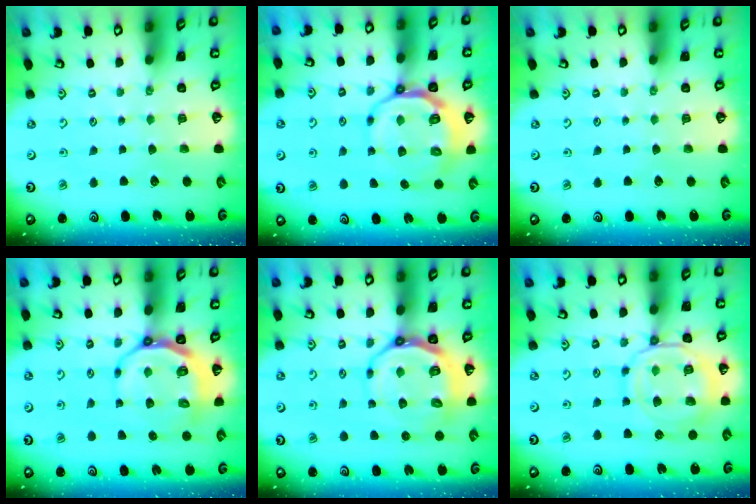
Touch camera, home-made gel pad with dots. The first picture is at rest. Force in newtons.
{"total": 9.5, "press": 9.0, "slide": 3.0}
{"total": 0.0}
{"total": 9.6, "press": 9.0, "slide": 3.3}
{"total": 12.7, "press": 12.3, "slide": 3.3}
{"total": 14.4, "press": 14.4, "slide": 1.3}